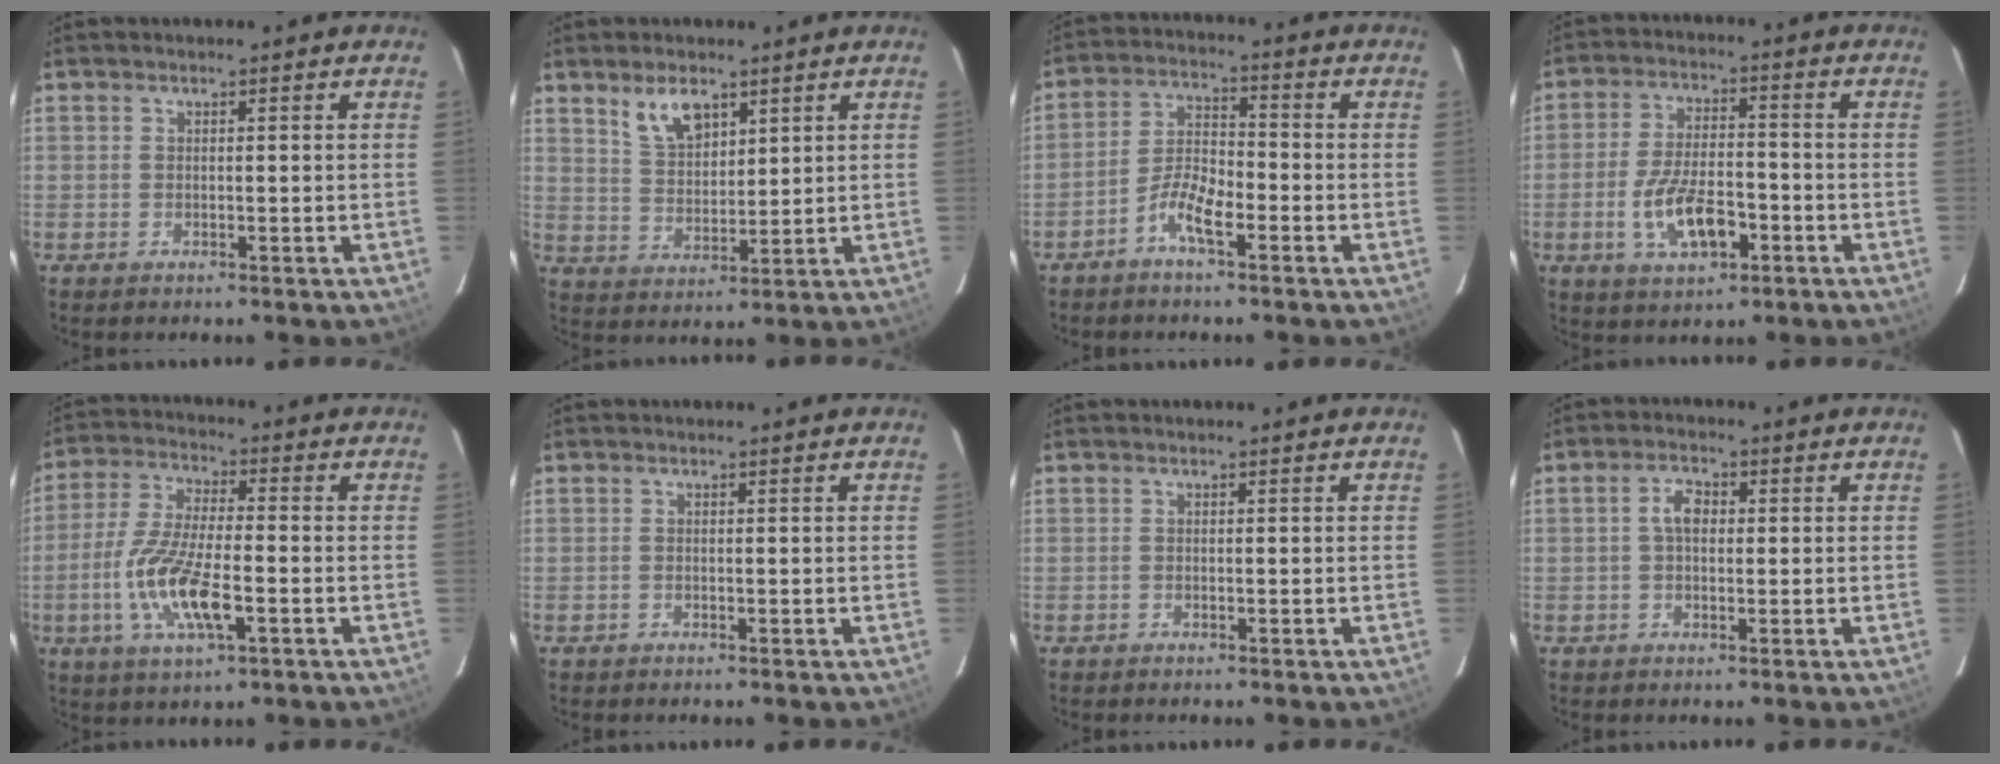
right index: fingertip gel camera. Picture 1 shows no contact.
{"total": 7.0, "force": [4.4, 3.3, 4.2], "torque": [-0.076, 0.005, 0.092]}
{"total": 6.3, "force": [-3.9, 1.8, 4.6], "torque": [-0.102, 0.011, -0.076]}
{"total": 10.6, "force": [-3.9, 4.6, 8.7], "torque": [-0.177, -0.005, -0.063]}
{"total": 13.1, "force": [-3.9, 3.7, 11.9], "torque": [-0.249, -0.011, -0.075]}
{"total": 0.0}
{"total": 0.0}
{"total": 3.6, "force": [0.4, 2.2, 2.7], "torque": [-0.053, 0.012, 0.009]}